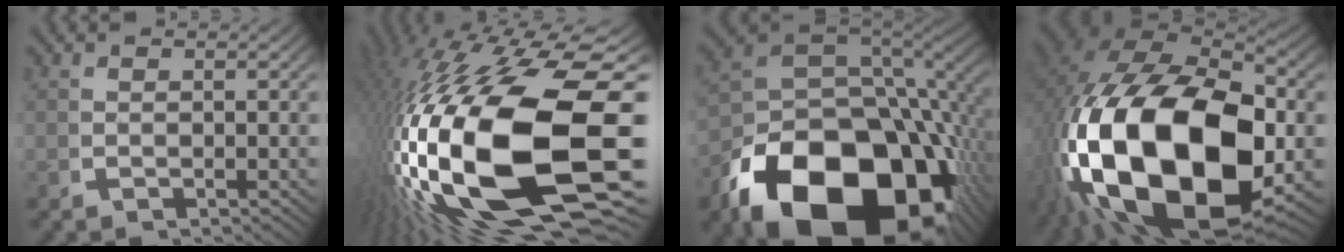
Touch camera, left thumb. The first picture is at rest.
{"total": 28.2, "force": [-2.6, 15.3, 23.5], "torque": [-0.500, -0.084, 0.019]}
{"total": 26.9, "force": [-9.1, 15.8, 19.8], "torque": [-0.335, -0.090, -0.100]}
{"total": 31.4, "force": [-3.4, 19.3, 24.6], "torque": [-0.506, -0.108, -0.001]}